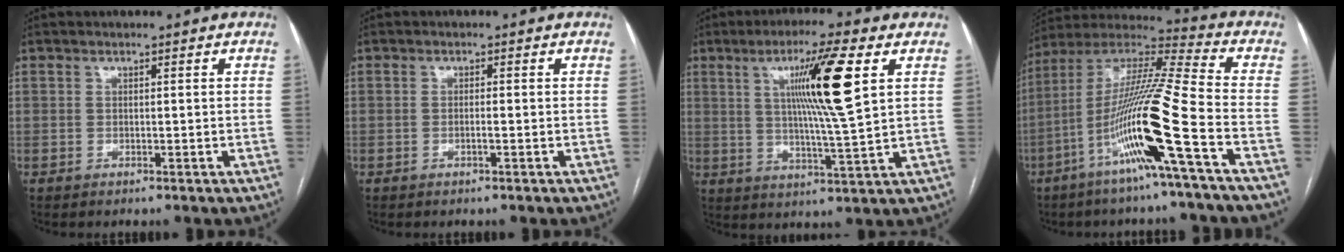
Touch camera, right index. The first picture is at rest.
{"total": 1.0, "force": [-0.3, 0.0, 0.9], "torque": [-0.014, 0.004, -0.004]}
{"total": 12.6, "force": [4.1, -0.8, 11.9], "torque": [-0.205, -0.002, 0.071]}
{"total": 18.1, "force": [-6.9, -1.6, 16.7], "torque": [-0.322, -0.007, -0.136]}